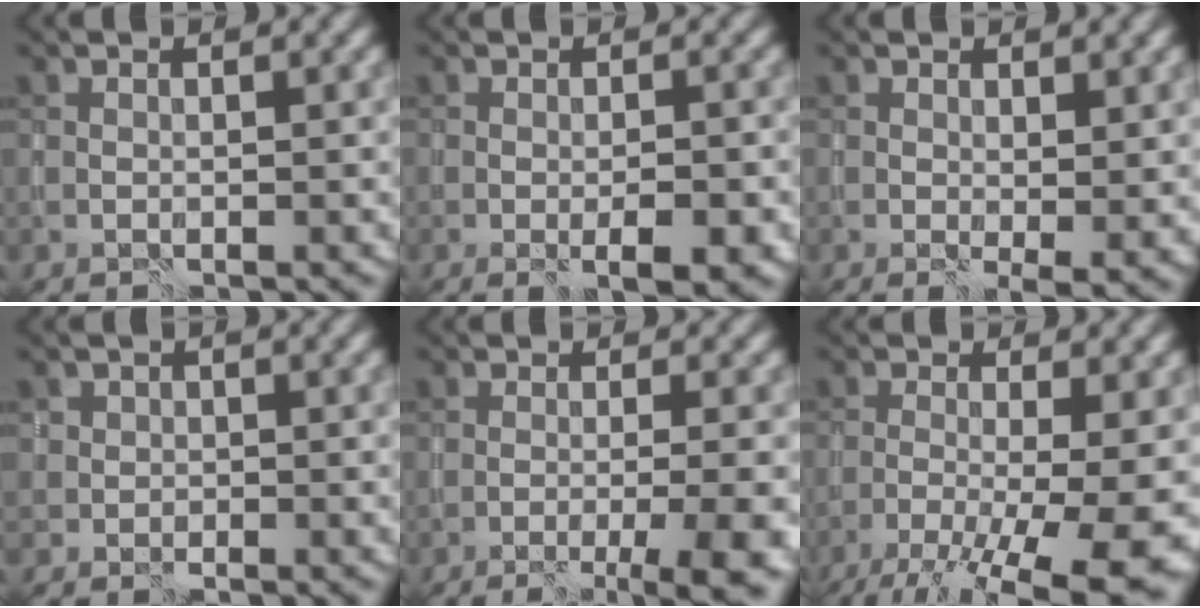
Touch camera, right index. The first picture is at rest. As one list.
[{"total": 2.6, "force": [-1.0, 0.5, 2.3], "torque": [-0.036, -0.012, -0.012]}, {"total": 2.8, "force": [0.5, 1.1, 2.5], "torque": [-0.036, -0.011, 0.010]}, {"total": 1.6, "force": [0.2, 1.6, 0.0], "torque": [0.008, 0.003, 0.000]}, {"total": 7.3, "force": [-2.4, 2.0, 6.6], "torque": [-0.059, -0.015, -0.026]}, {"total": 11.9, "force": [-5.2, 3.5, 10.1], "torque": [-0.159, -0.020, -0.077]}]